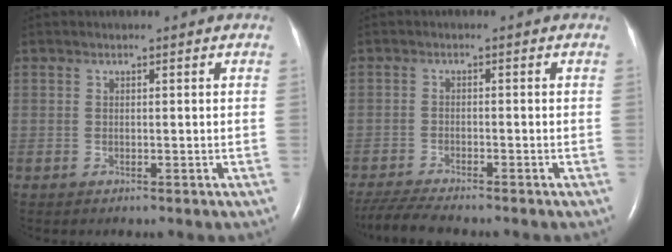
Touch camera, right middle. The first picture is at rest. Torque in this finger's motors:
{"motor_torque": [0.38, -0.41, 0.10, 0.04]}